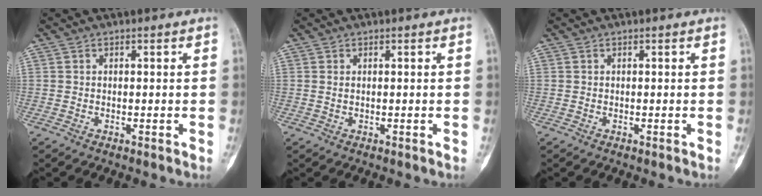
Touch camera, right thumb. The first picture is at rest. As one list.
[{"total": 0.5, "force": [0.2, 0.3, 0.4], "torque": [-0.009, 0.002, 0.005]}, {"total": 0.0}]